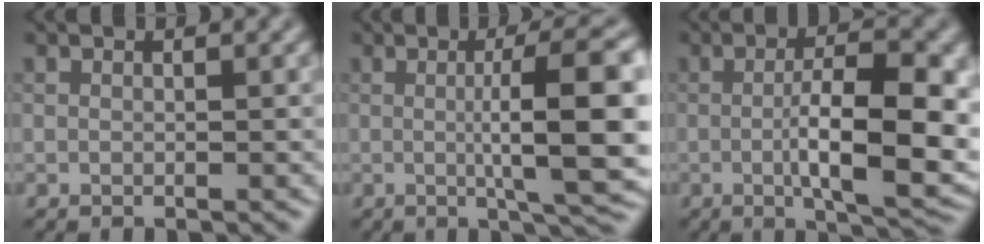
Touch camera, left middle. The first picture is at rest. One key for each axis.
{"total": 10.1, "fx": 0.0, "fy": 2.0, "fz": 9.9, "tx": -0.127, "ty": 0.003, "tz": 0.001}
{"total": 9.4, "fx": -1.0, "fy": 2.8, "fz": 9.0, "tx": -0.139, "ty": -0.009, "tz": -0.012}